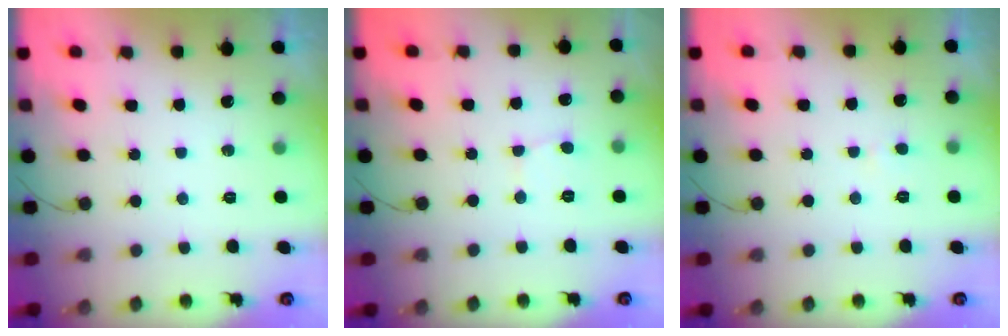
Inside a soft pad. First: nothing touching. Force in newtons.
{"total": 2.2, "press": 2.2, "slide": 0.2}
{"total": 2.2, "press": 2.2, "slide": 0.2}